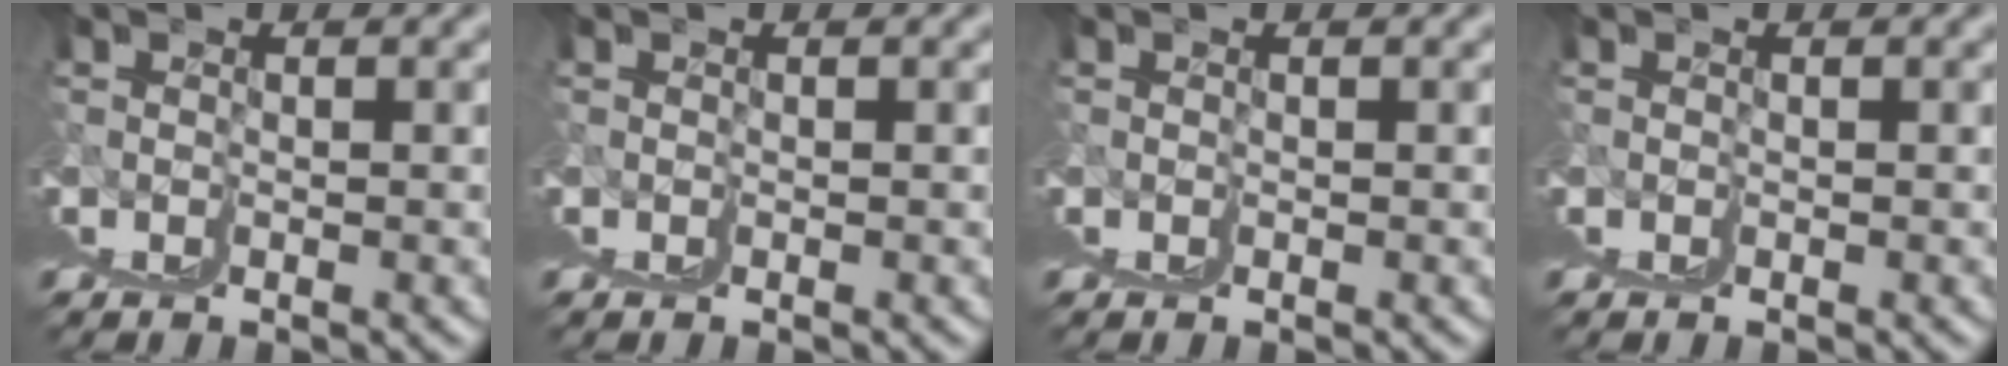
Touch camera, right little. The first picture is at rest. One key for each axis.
{"total": 0.0}
{"total": 0.0}
{"total": 0.0}